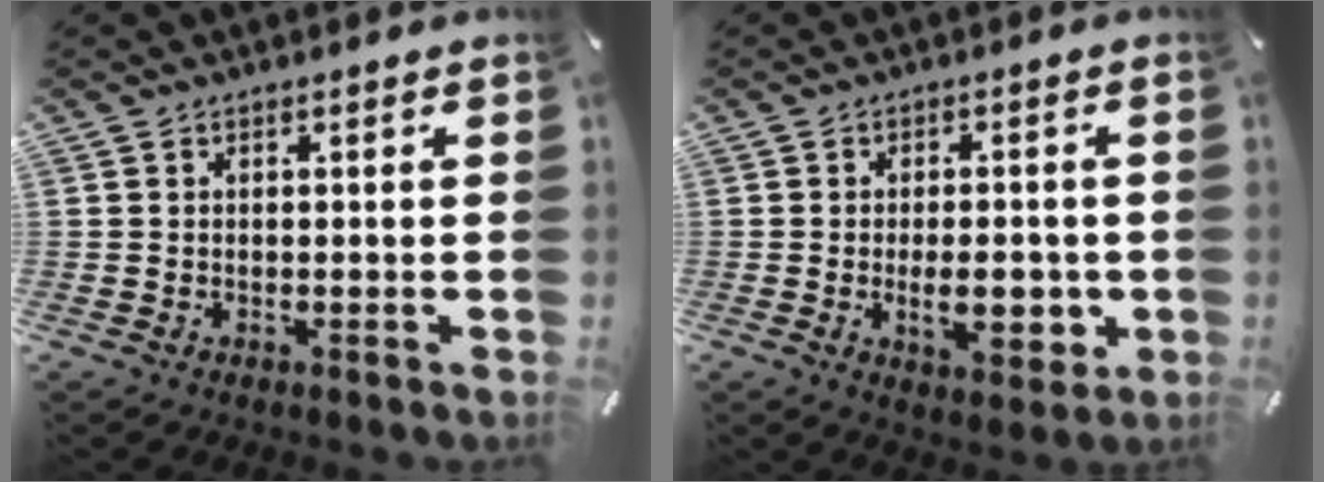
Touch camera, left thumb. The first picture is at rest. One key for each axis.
{"total": 9.0, "fx": -1.7, "fy": 4.5, "fz": 7.6, "tx": -0.119, "ty": -0.007, "tz": -0.029}